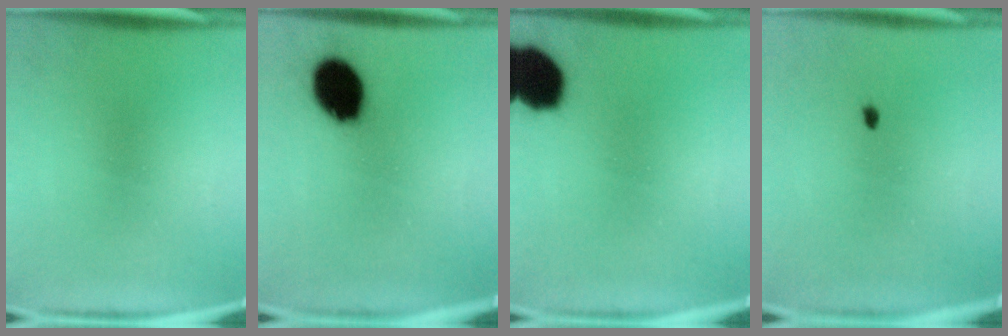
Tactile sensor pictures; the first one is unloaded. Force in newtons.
{"total": 13.6}
{"total": 13.2}
{"total": 1.4}